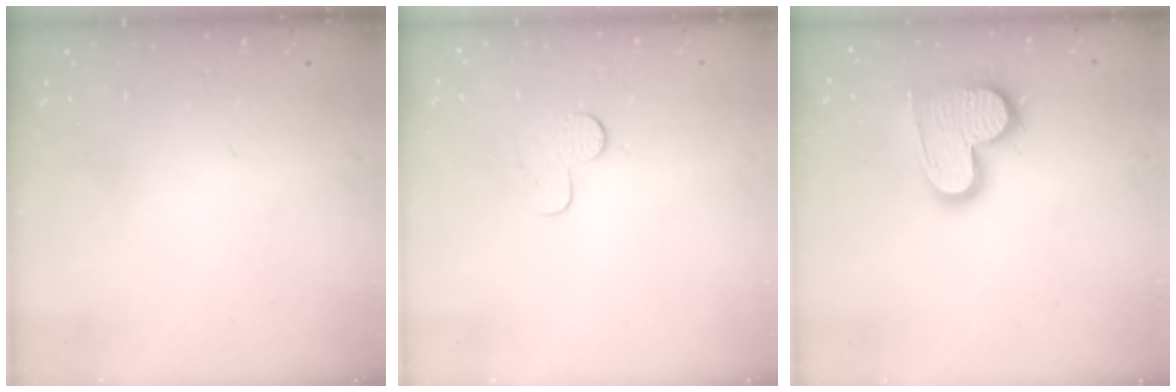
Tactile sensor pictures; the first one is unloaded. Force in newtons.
{"total": 5.0, "press": 5.0, "slide": 0.5}
{"total": 14.9, "press": 14.8, "slide": 1.1}